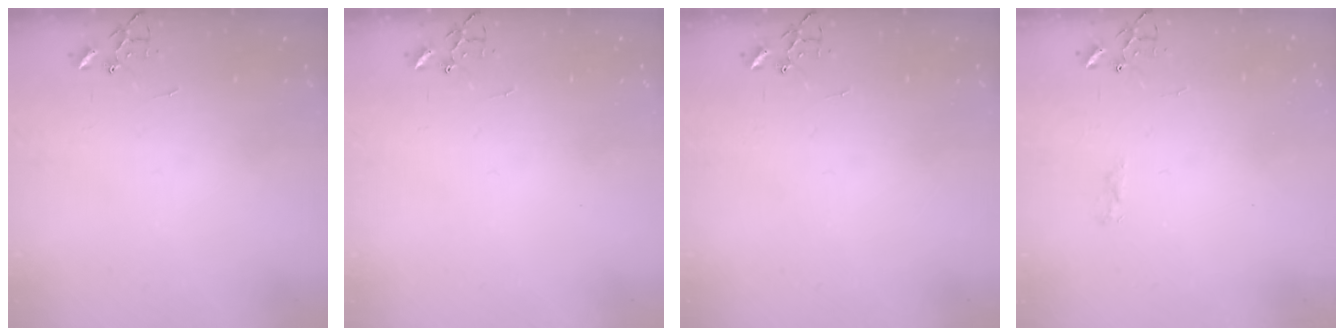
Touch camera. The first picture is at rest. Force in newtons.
{"total": 0.0}
{"total": 0.0}
{"total": 5.6, "press": 5.6, "slide": 0.6}